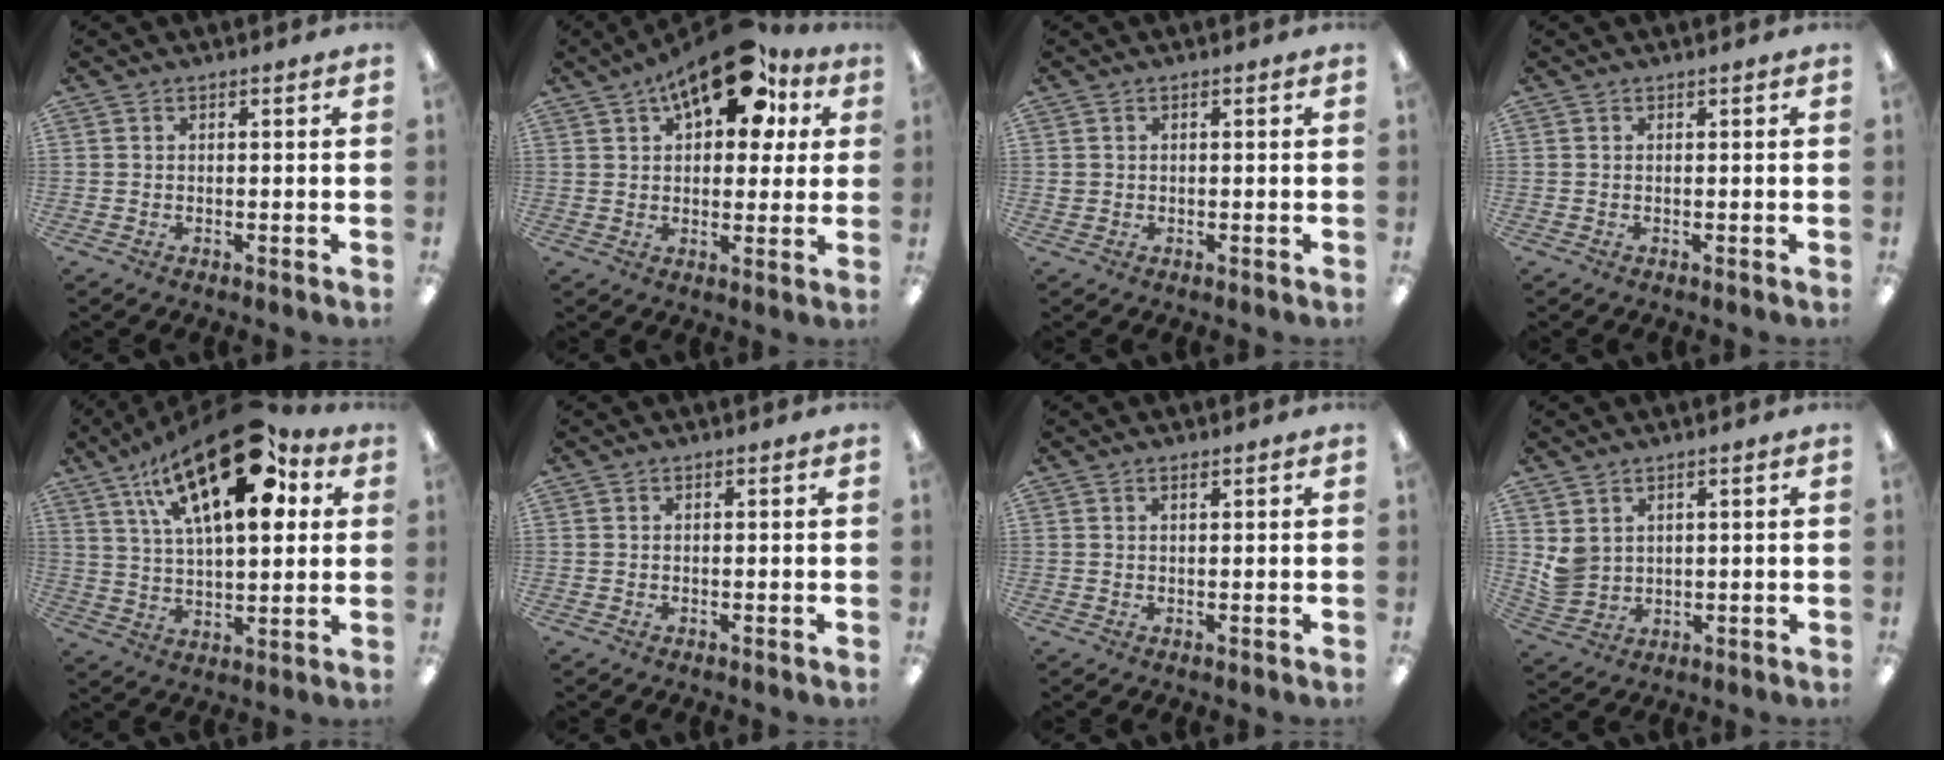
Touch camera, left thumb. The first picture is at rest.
{"total": 17.7, "force": [9.2, 8.8, 12.3], "torque": [-0.169, -0.026, 0.150]}
{"total": 0.8, "force": [0.0, 0.8, -0.1], "torque": [0.003, 0.004, -0.001]}
{"total": 0.0}
{"total": 25.3, "force": [13.0, 11.0, 18.8], "torque": [-0.309, -0.060, 0.210]}
{"total": 0.0}
{"total": 0.7, "force": [0.6, 0.2, 0.4], "torque": [-0.010, 0.001, 0.010]}
{"total": 4.1, "force": [2.1, 3.4, 1.0], "torque": [-0.020, -0.009, 0.042]}